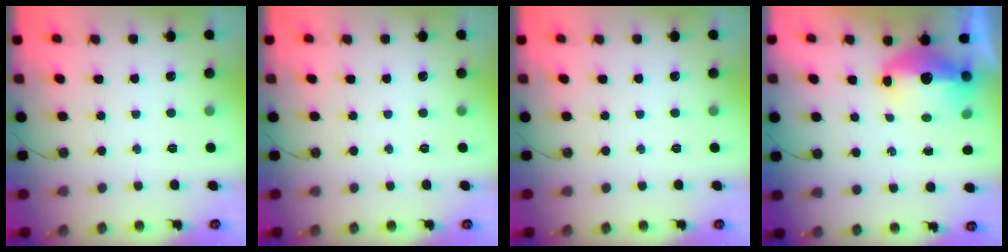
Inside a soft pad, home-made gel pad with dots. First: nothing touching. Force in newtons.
{"total": 0.0}
{"total": 0.0}
{"total": 12.0, "press": 11.9, "slide": 1.3}